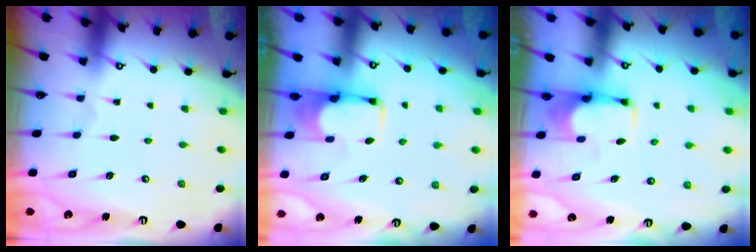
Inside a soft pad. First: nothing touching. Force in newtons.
{"total": 1.8, "press": 1.7, "slide": 0.6}
{"total": 2.6, "press": 2.4, "slide": 1.1}